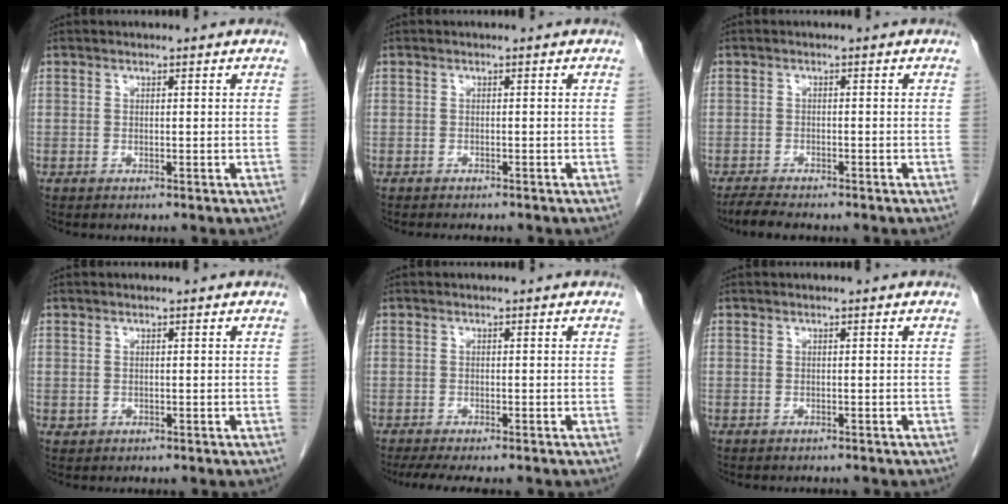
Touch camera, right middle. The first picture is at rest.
{"total": 3.0, "force": [-2.7, 0.6, 1.2], "torque": [-0.014, -0.005, -0.031]}
{"total": 3.5, "force": [-3.1, 0.6, 1.6], "torque": [-0.033, -0.010, -0.051]}
{"total": 0.5, "force": [0.0, 0.5, 0.1], "torque": [-0.001, 0.002, 0.000]}
{"total": 5.9, "force": [-4.8, 0.8, 3.3], "torque": [-0.045, -0.013, -0.075]}
{"total": 1.8, "force": [-1.7, 0.4, 0.5], "torque": [-0.012, -0.003, -0.021]}